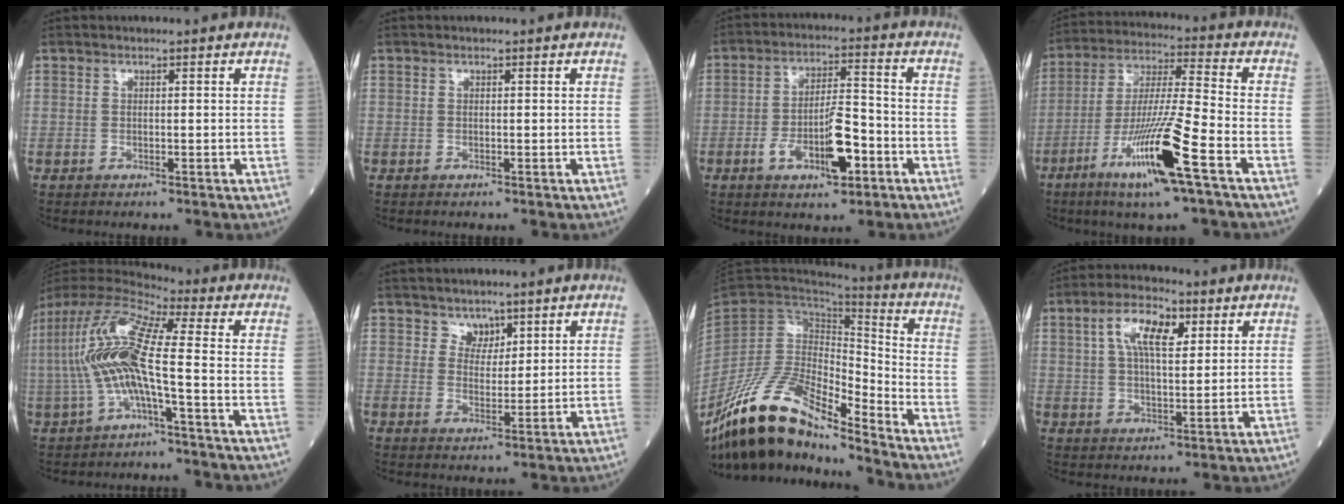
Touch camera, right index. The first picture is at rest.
{"total": 0.0}
{"total": 9.8, "force": [-3.7, 2.8, 8.6], "torque": [-0.154, 0.006, -0.061]}
{"total": 15.3, "force": [-7.1, 0.0, 13.6], "torque": [-0.270, -0.021, -0.129]}
{"total": 14.5, "force": [-1.6, 2.0, 14.3], "torque": [-0.309, 0.022, -0.040]}
{"total": 2.8, "force": [2.1, 1.7, 0.5], "torque": [-0.002, -0.004, 0.035]}
{"total": 16.8, "force": [-13.4, 4.4, 9.1], "torque": [-0.162, 0.025, -0.245]}
{"total": 8.5, "force": [3.3, 3.2, 7.2], "torque": [-0.137, 0.016, 0.058]}